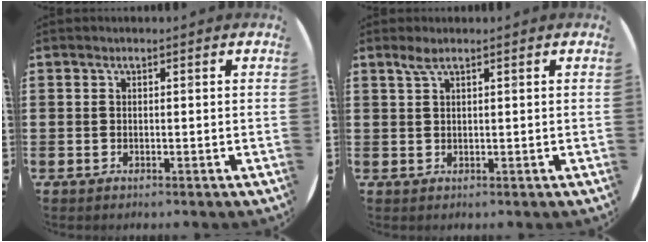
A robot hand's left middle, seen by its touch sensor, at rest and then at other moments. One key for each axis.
{"total": 1.5, "fx": 1.1, "fy": 0.1, "fz": 1.1, "tx": -0.022, "ty": 0.003, "tz": 0.019}